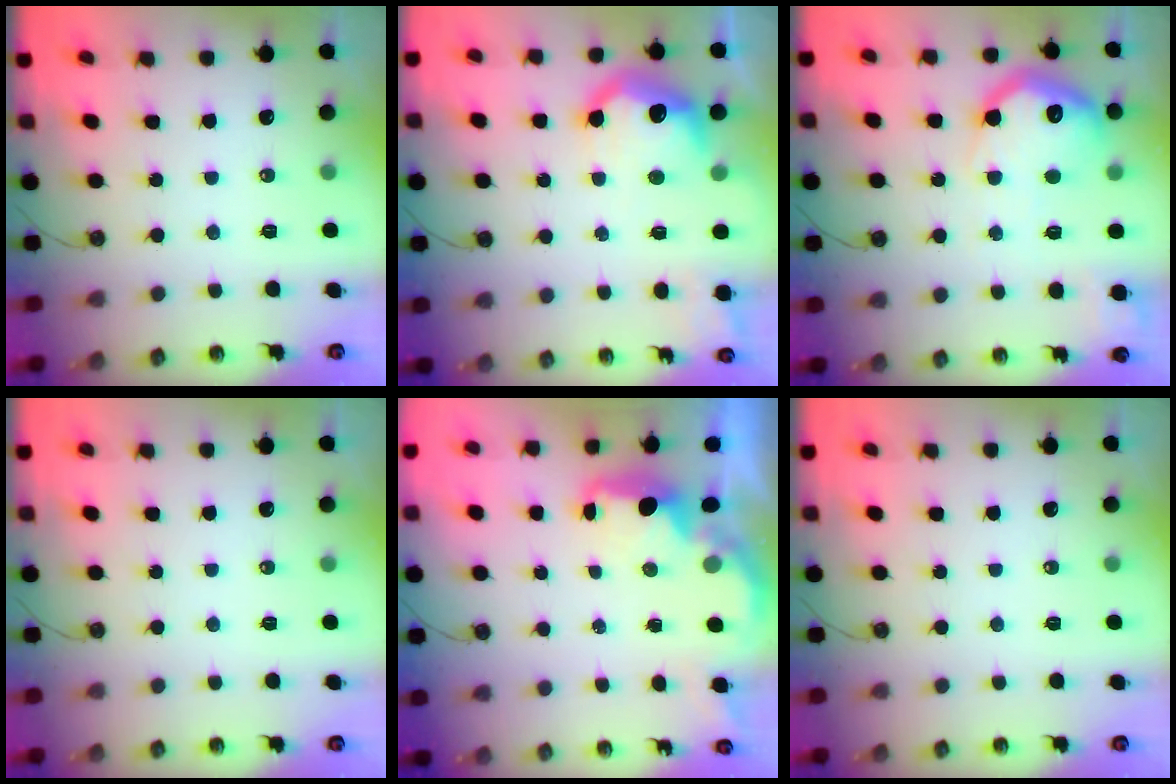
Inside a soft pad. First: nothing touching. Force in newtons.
{"total": 12.9, "press": 12.9, "slide": 0.7}
{"total": 19.3, "press": 19.3, "slide": 1.5}
{"total": 0.0}
{"total": 2.8, "press": 2.7, "slide": 0.4}
{"total": 0.0}